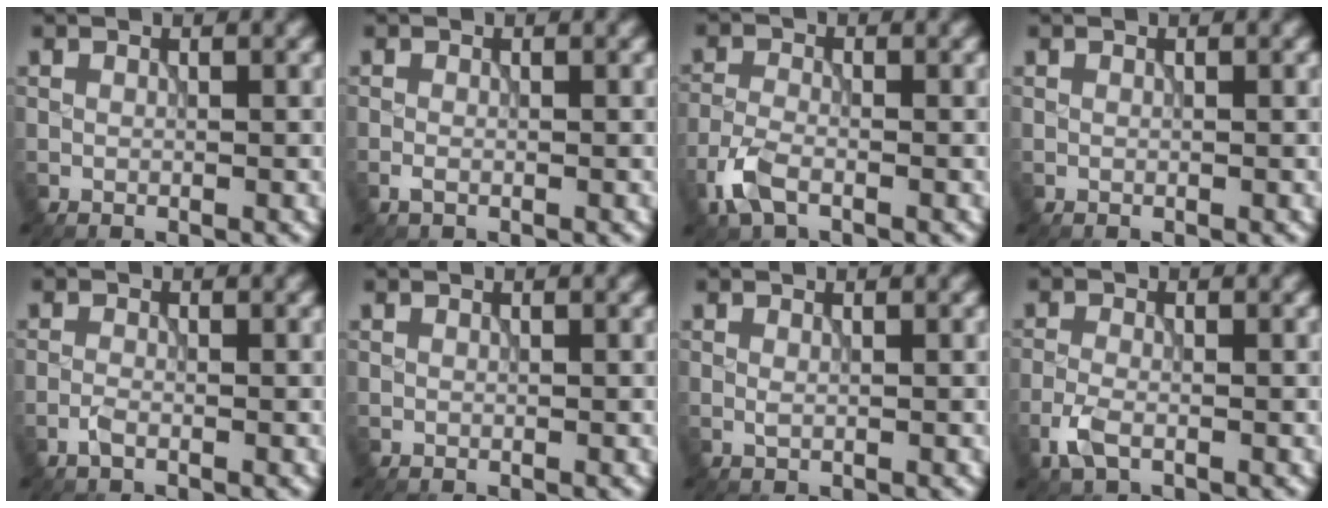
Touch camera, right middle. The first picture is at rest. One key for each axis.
{"total": 0.9, "fx": -0.5, "fy": 0.3, "fz": 0.6, "tx": -0.017, "ty": -0.001, "tz": -0.013}
{"total": 3.2, "fx": -2.0, "fy": 1.4, "fz": 2.1, "tx": -0.055, "ty": -0.003, "tz": -0.050}
{"total": 0.0}
{"total": 1.0, "fx": -0.7, "fy": 0.3, "fz": 0.7, "tx": -0.017, "ty": 0.002, "tz": -0.018}
{"total": 0.0}
{"total": 0.5, "fx": 0.1, "fy": 0.2, "fz": 0.5, "tx": -0.012, "ty": -0.001, "tz": 0.001}
{"total": 2.5, "fx": -1.5, "fy": 1.1, "fz": 1.8, "tx": -0.047, "ty": -0.003, "tz": -0.037}